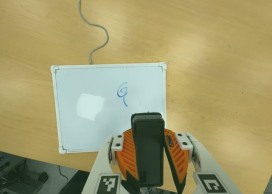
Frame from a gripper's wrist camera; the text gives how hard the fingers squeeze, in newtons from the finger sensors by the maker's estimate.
{"total": 9.9, "left": 9.5, "right": 10.2}